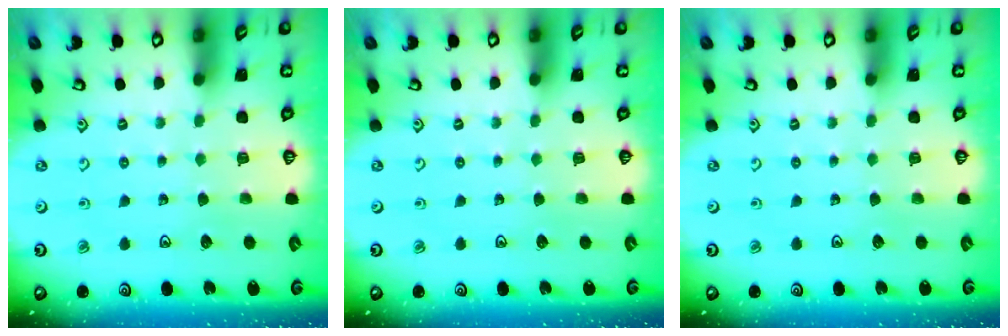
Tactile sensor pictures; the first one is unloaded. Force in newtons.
{"total": 0.0}
{"total": 0.0}